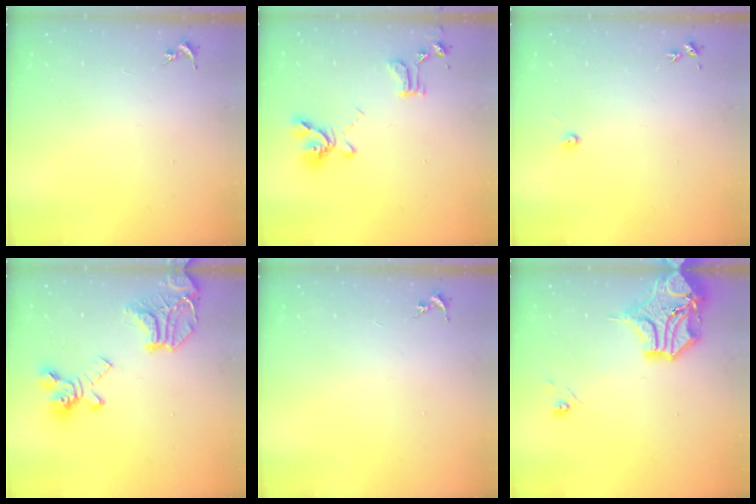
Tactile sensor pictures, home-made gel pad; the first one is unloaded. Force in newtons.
{"total": 16.4, "press": 16.3, "slide": 1.6}
{"total": 2.0, "press": 2.0, "slide": 0.3}
{"total": 22.2, "press": 22.1, "slide": 2.3}
{"total": 0.0}
{"total": 16.2, "press": 16.0, "slide": 2.6}